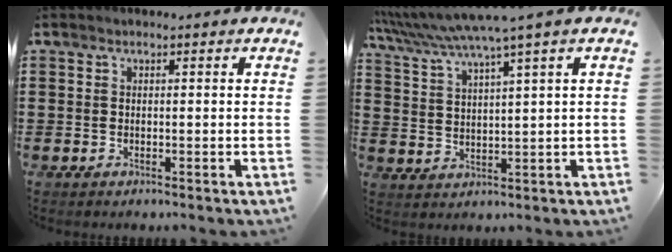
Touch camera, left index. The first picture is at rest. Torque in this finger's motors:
{"motor_torque": [1.02, -1.11, 0.93, 0.21]}